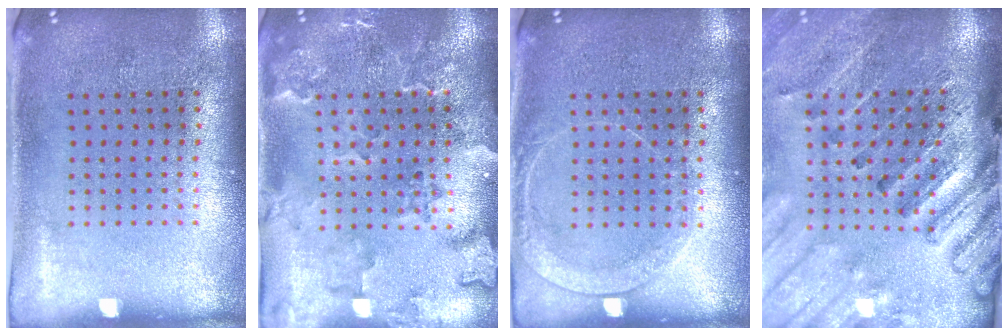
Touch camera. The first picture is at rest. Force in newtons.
{"total": 2.4, "press": 2.2, "slide": 1.0}
{"total": 1.5, "press": 1.4, "slide": 0.4}
{"total": 3.0, "press": 2.9, "slide": 0.8}